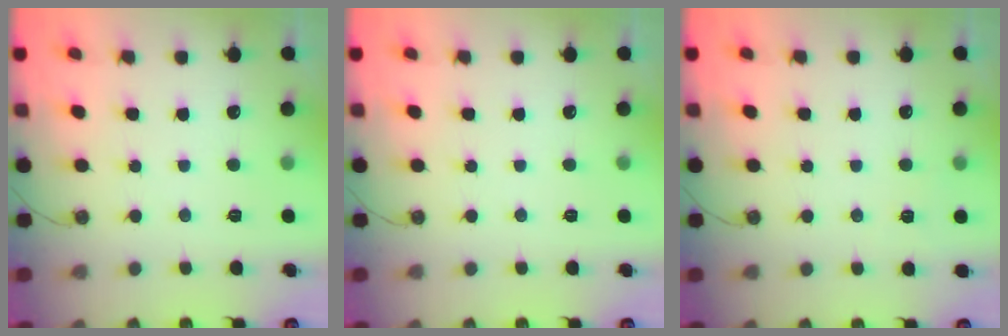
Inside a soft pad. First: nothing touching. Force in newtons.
{"total": 0.0}
{"total": 2.4, "press": 2.4, "slide": 0.4}